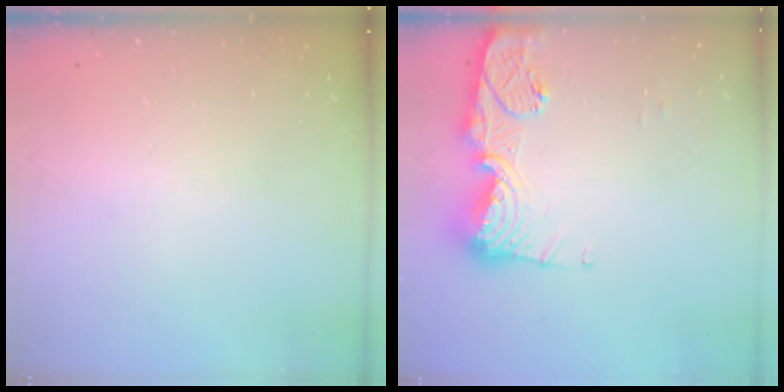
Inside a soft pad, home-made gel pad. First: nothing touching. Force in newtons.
{"total": 14.0, "press": 13.9, "slide": 1.5}